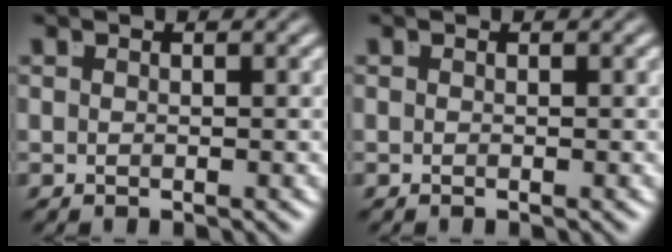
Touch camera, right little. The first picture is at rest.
{"total": 0.0}